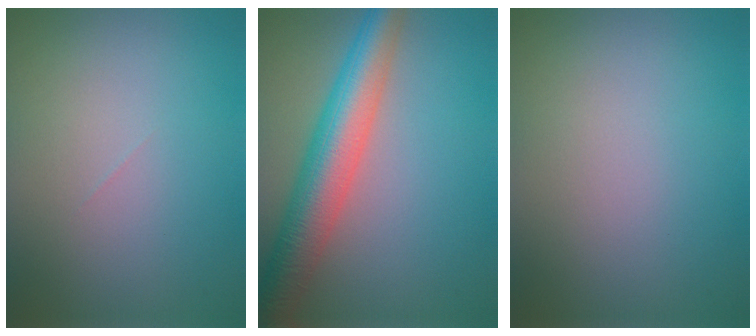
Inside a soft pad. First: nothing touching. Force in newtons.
{"total": 7.5, "press": 7.5, "slide": 0.2}
{"total": 0.0}